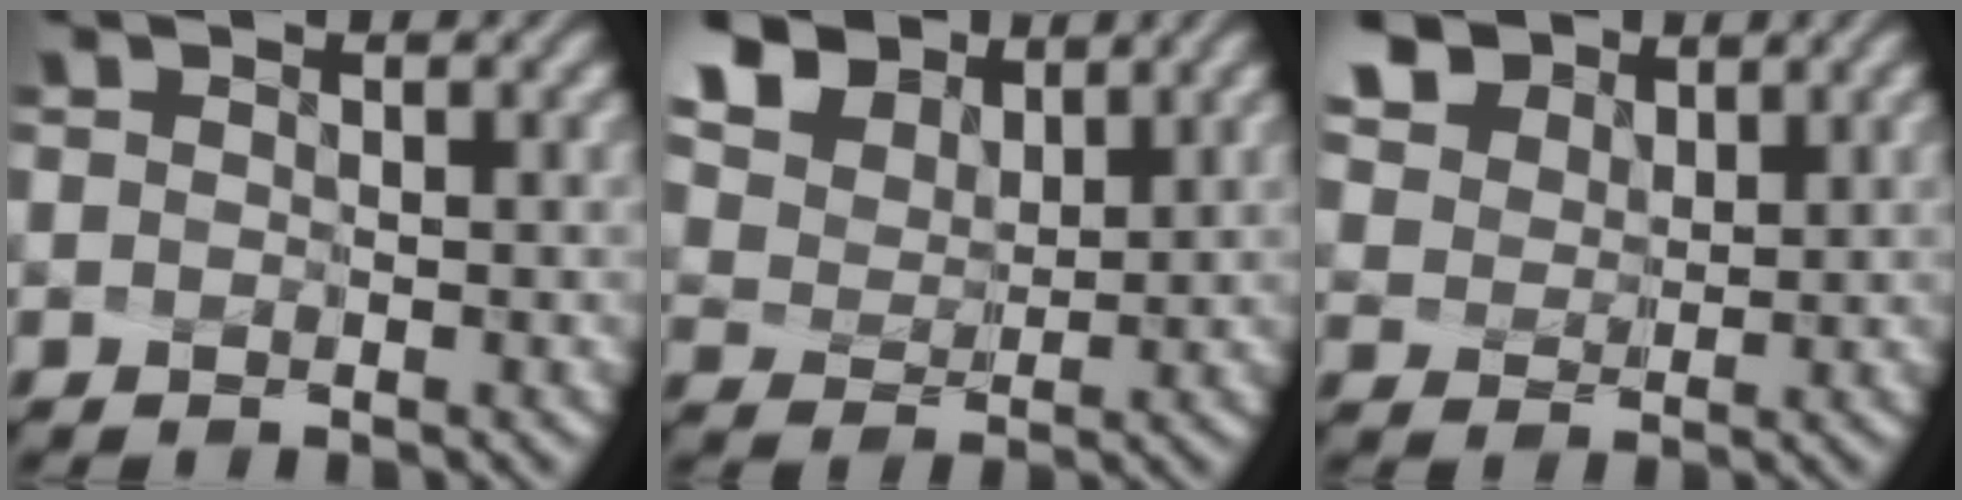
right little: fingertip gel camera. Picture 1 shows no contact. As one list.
[{"total": 8.8, "force": [6.2, 5.4, 3.3], "torque": [-0.118, 0.023, 0.117]}, {"total": 6.8, "force": [4.8, 4.3, 2.1], "torque": [-0.095, 0.007, 0.096]}]